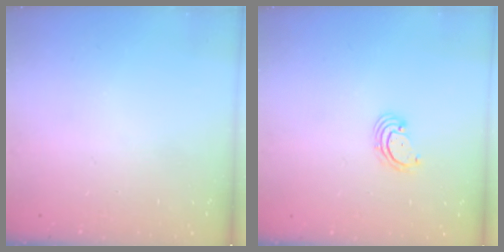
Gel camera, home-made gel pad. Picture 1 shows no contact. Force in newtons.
{"total": 2.7, "press": 2.6, "slide": 0.6}